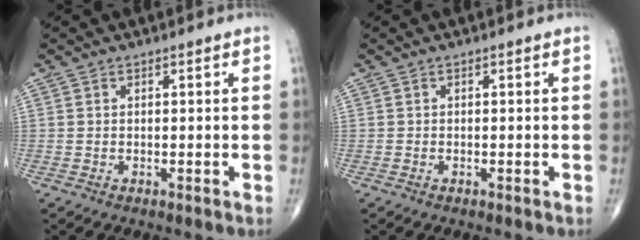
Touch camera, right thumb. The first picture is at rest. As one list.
[{"total": 0.0}]